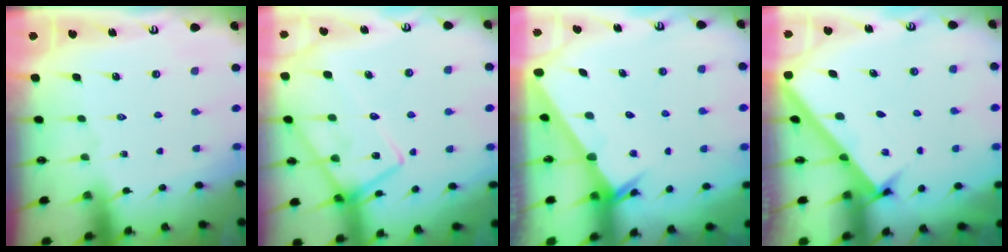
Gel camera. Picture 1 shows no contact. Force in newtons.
{"total": 16.8, "press": 16.7, "slide": 1.2}
{"total": 2.2, "press": 2.2, "slide": 0.1}
{"total": 2.6, "press": 2.6, "slide": 0.3}